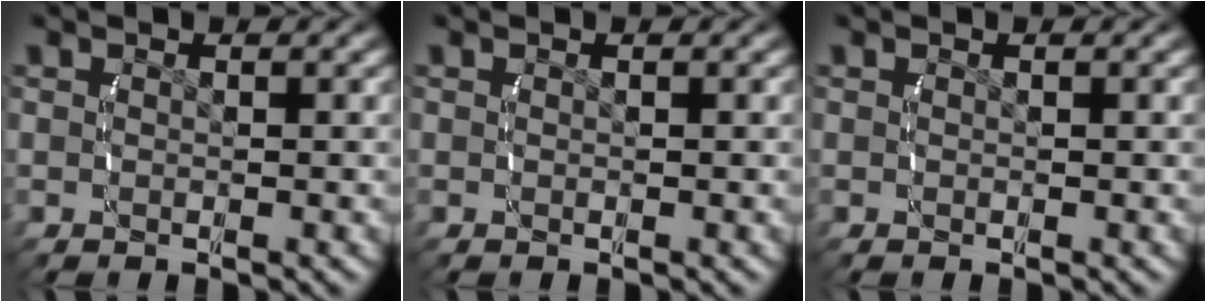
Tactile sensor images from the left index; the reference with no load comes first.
{"total": 0.0}
{"total": 0.0}